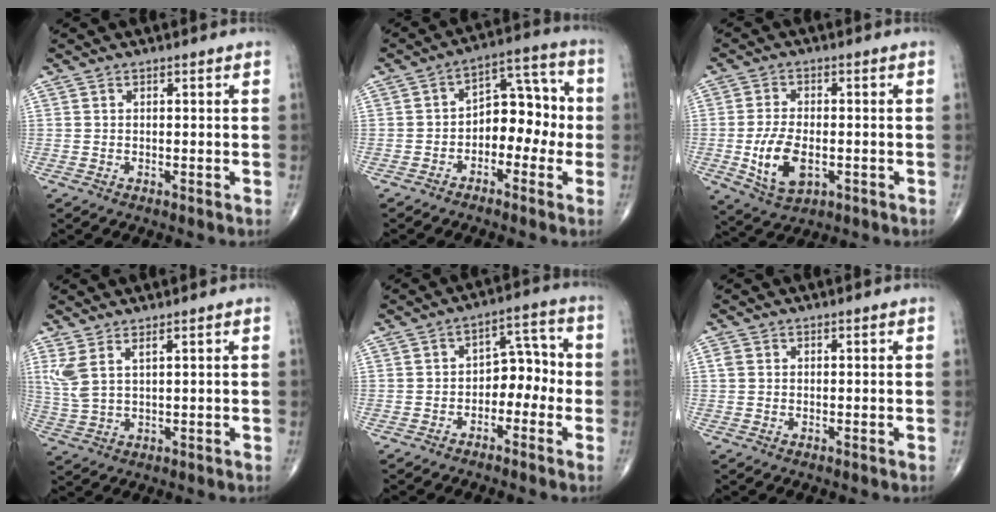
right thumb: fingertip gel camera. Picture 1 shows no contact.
{"total": 10.1, "force": [-2.0, 6.6, 7.3], "torque": [-0.063, 0.048, -0.044]}
{"total": 9.3, "force": [-2.2, 5.1, 7.5], "torque": [-0.141, -0.001, -0.031]}
{"total": 5.3, "force": [2.7, 1.6, 4.2], "torque": [-0.109, -0.013, 0.066]}
{"total": 7.1, "force": [-2.1, 4.8, 4.8], "torque": [-0.035, 0.041, -0.042]}
{"total": 1.2, "force": [0.3, 0.9, 0.7], "torque": [-0.021, 0.005, 0.008]}